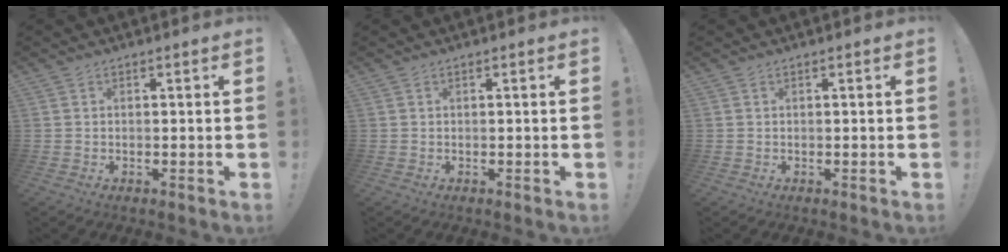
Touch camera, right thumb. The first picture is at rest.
{"total": 0.0}
{"total": 0.0}